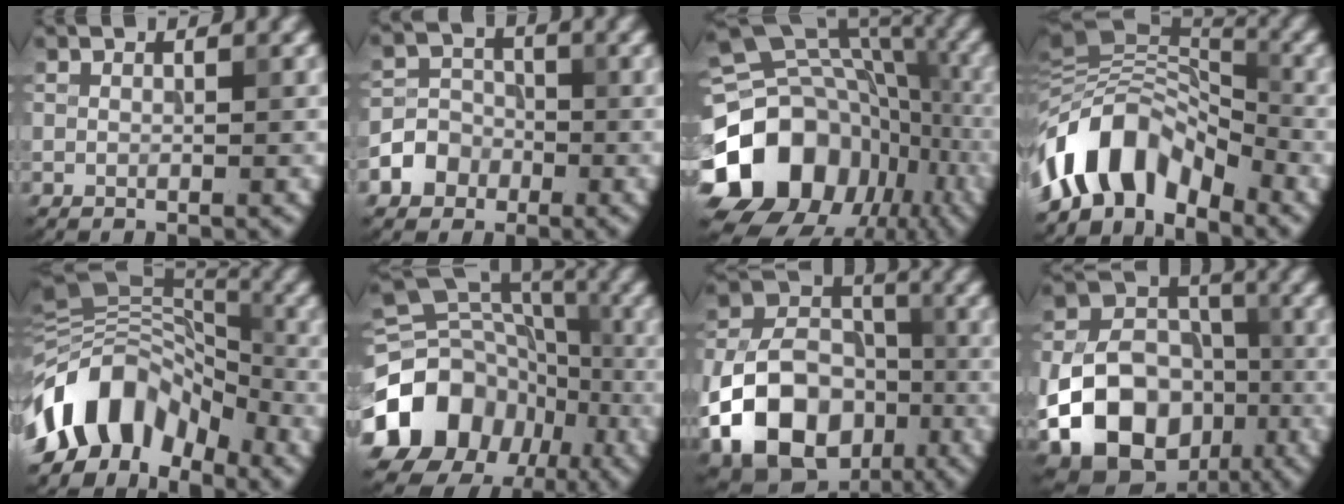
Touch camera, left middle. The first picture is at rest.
{"total": 4.0, "force": [-1.9, 3.4, 1.0], "torque": [0.002, 0.000, -0.051]}
{"total": 17.4, "force": [-7.1, 13.3, 8.7], "torque": [-0.182, 0.004, -0.119]}
{"total": 9.8, "force": [-5.7, 4.9, 6.2], "torque": [-0.093, 0.018, -0.116]}
{"total": 11.2, "force": [-5.3, 7.0, 6.9], "torque": [-0.117, 0.025, -0.115]}
{"total": 17.6, "force": [-7.3, 14.4, 7.0], "torque": [-0.157, -0.020, -0.137]}
{"total": 12.6, "force": [-4.8, 9.1, 7.2], "torque": [-0.147, -0.017, -0.091]}
{"total": 16.2, "force": [-6.4, 12.6, 8.0], "torque": [-0.146, -0.044, -0.127]}